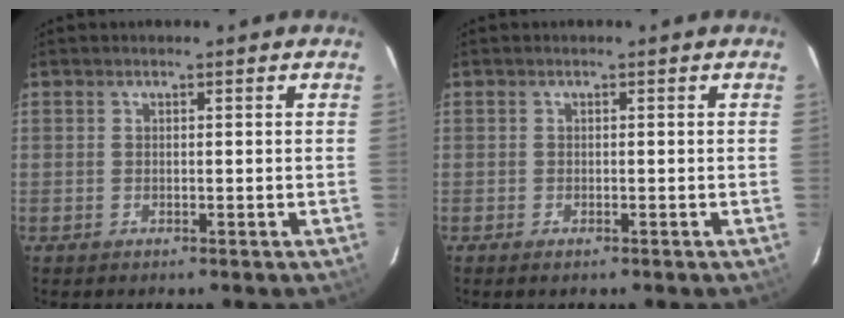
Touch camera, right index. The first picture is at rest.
{"total": 0.9, "force": [-0.7, 0.4, 0.5], "torque": [-0.008, -0.004, -0.013]}